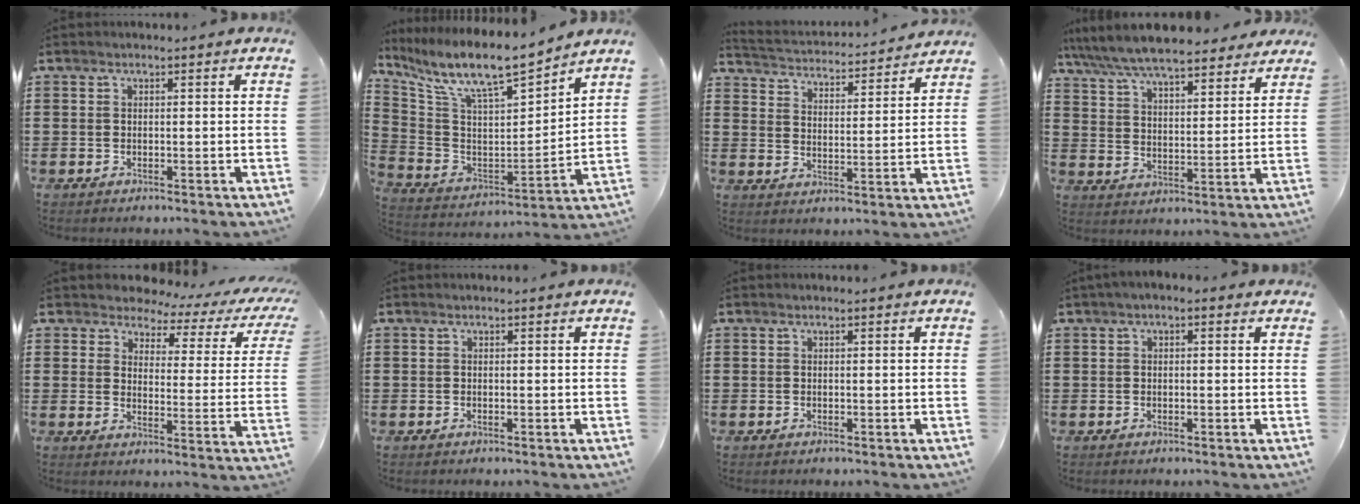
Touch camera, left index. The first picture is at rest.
{"total": 10.3, "force": [8.6, 1.7, 5.3], "torque": [-0.134, -0.060, 0.143]}
{"total": 3.1, "force": [3.1, -0.1, -0.2], "torque": [-0.020, -0.032, 0.047]}
{"total": 8.1, "force": [7.5, 1.0, 3.0], "torque": [-0.090, -0.035, 0.134]}
{"total": 3.5, "force": [3.0, 1.6, 1.1], "torque": [-0.037, -0.021, 0.043]}
{"total": 0.0}
{"total": 0.0}
{"total": 1.2, "force": [-0.2, 0.7, 0.9], "torque": [-0.018, 0.004, -0.006]}